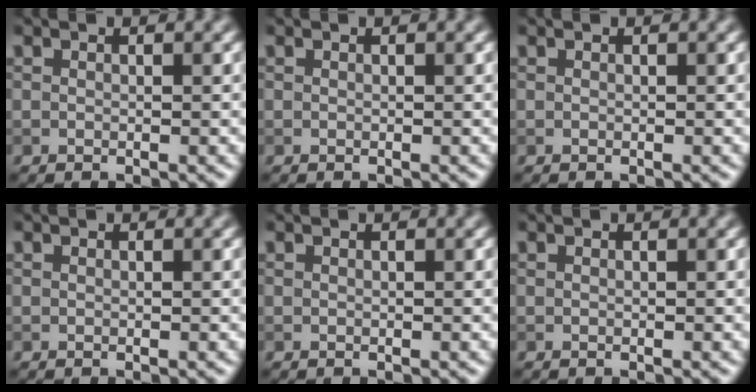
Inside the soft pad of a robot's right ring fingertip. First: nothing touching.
{"total": 0.0}
{"total": 0.0}
{"total": 0.0}
{"total": 0.0}
{"total": 0.0}